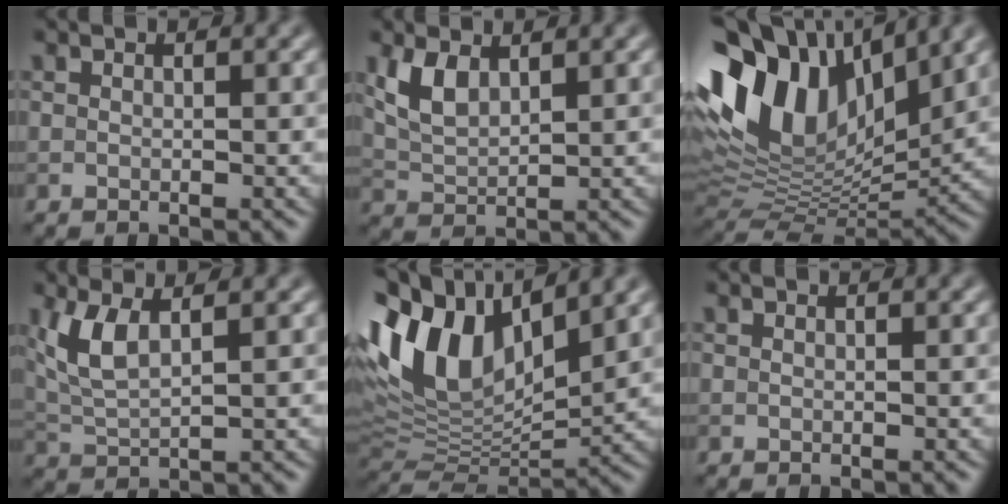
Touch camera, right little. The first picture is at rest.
{"total": 3.3, "force": [1.7, 1.5, 2.3], "torque": [-0.055, -0.001, 0.039]}
{"total": 14.7, "force": [6.3, 8.0, 10.6], "torque": [-0.217, 0.029, 0.112]}
{"total": 4.1, "force": [1.8, 1.5, 3.4], "torque": [-0.089, -0.002, 0.039]}
{"total": 11.7, "force": [5.8, 5.7, 8.5], "torque": [-0.173, 0.020, 0.101]}
{"total": 0.0}